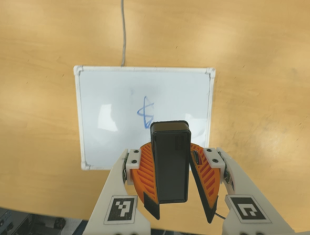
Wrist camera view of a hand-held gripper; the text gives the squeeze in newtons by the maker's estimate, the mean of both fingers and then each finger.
{"total": 7.2, "left": 7.7, "right": 6.6}